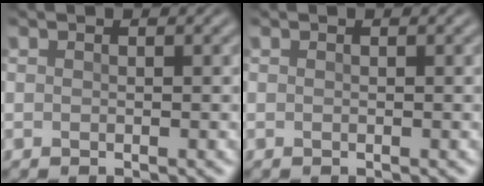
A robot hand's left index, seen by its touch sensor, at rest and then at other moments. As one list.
[{"total": 0.0}]